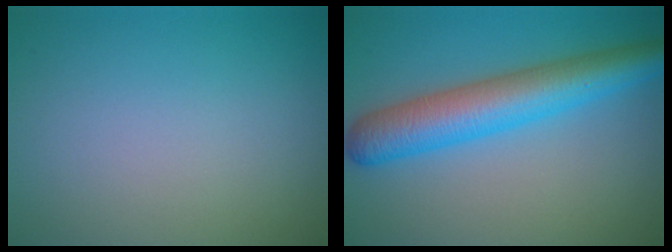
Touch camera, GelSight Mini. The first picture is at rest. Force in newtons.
{"total": 7.2, "press": 7.2, "slide": 0.2}